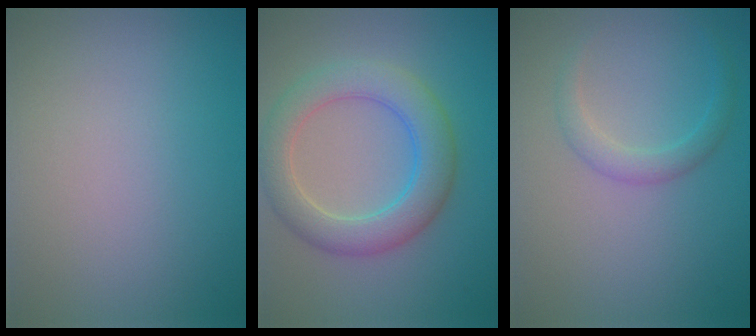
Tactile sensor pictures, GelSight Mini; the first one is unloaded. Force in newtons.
{"total": 5.3, "press": 5.3, "slide": 0.2}
{"total": 1.8, "press": 1.8, "slide": 0.0}